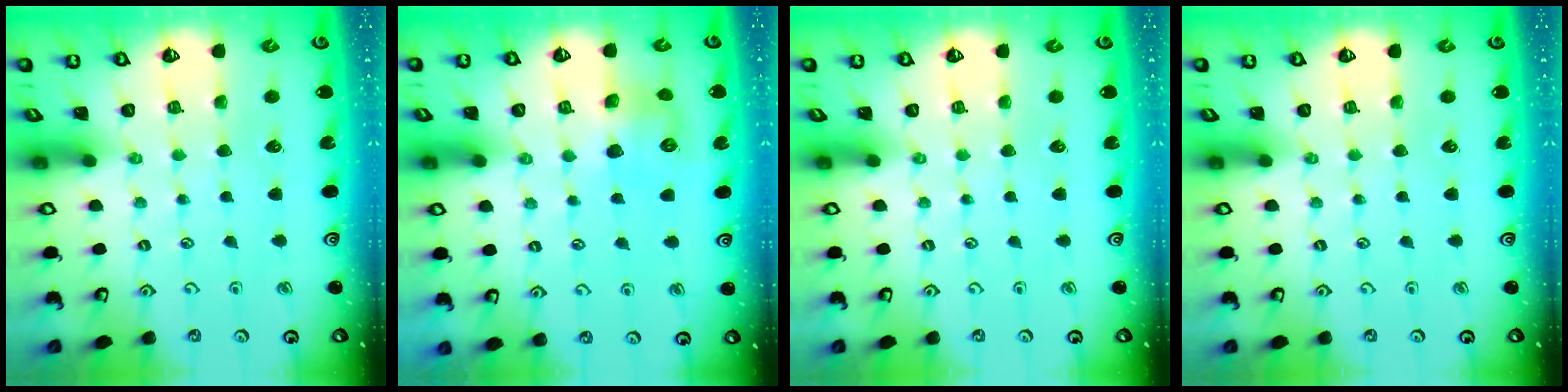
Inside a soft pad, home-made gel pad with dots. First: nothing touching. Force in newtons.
{"total": 8.4, "press": 8.4, "slide": 0.5}
{"total": 0.0}
{"total": 0.0}